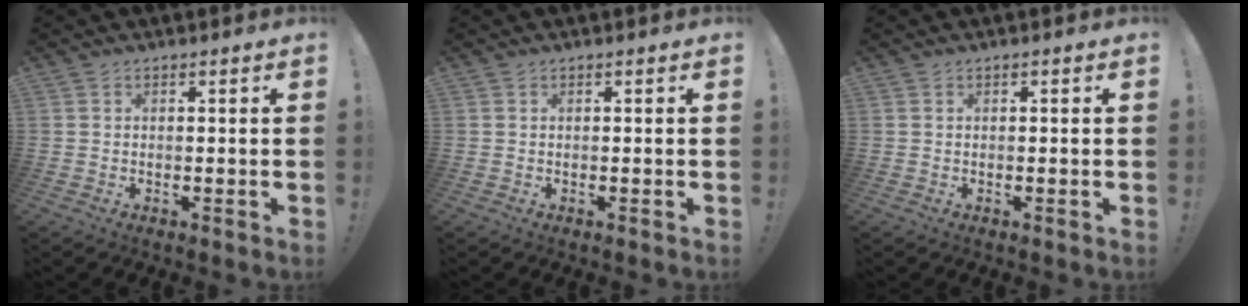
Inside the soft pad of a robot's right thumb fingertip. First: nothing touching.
{"total": 0.0}
{"total": 0.0}